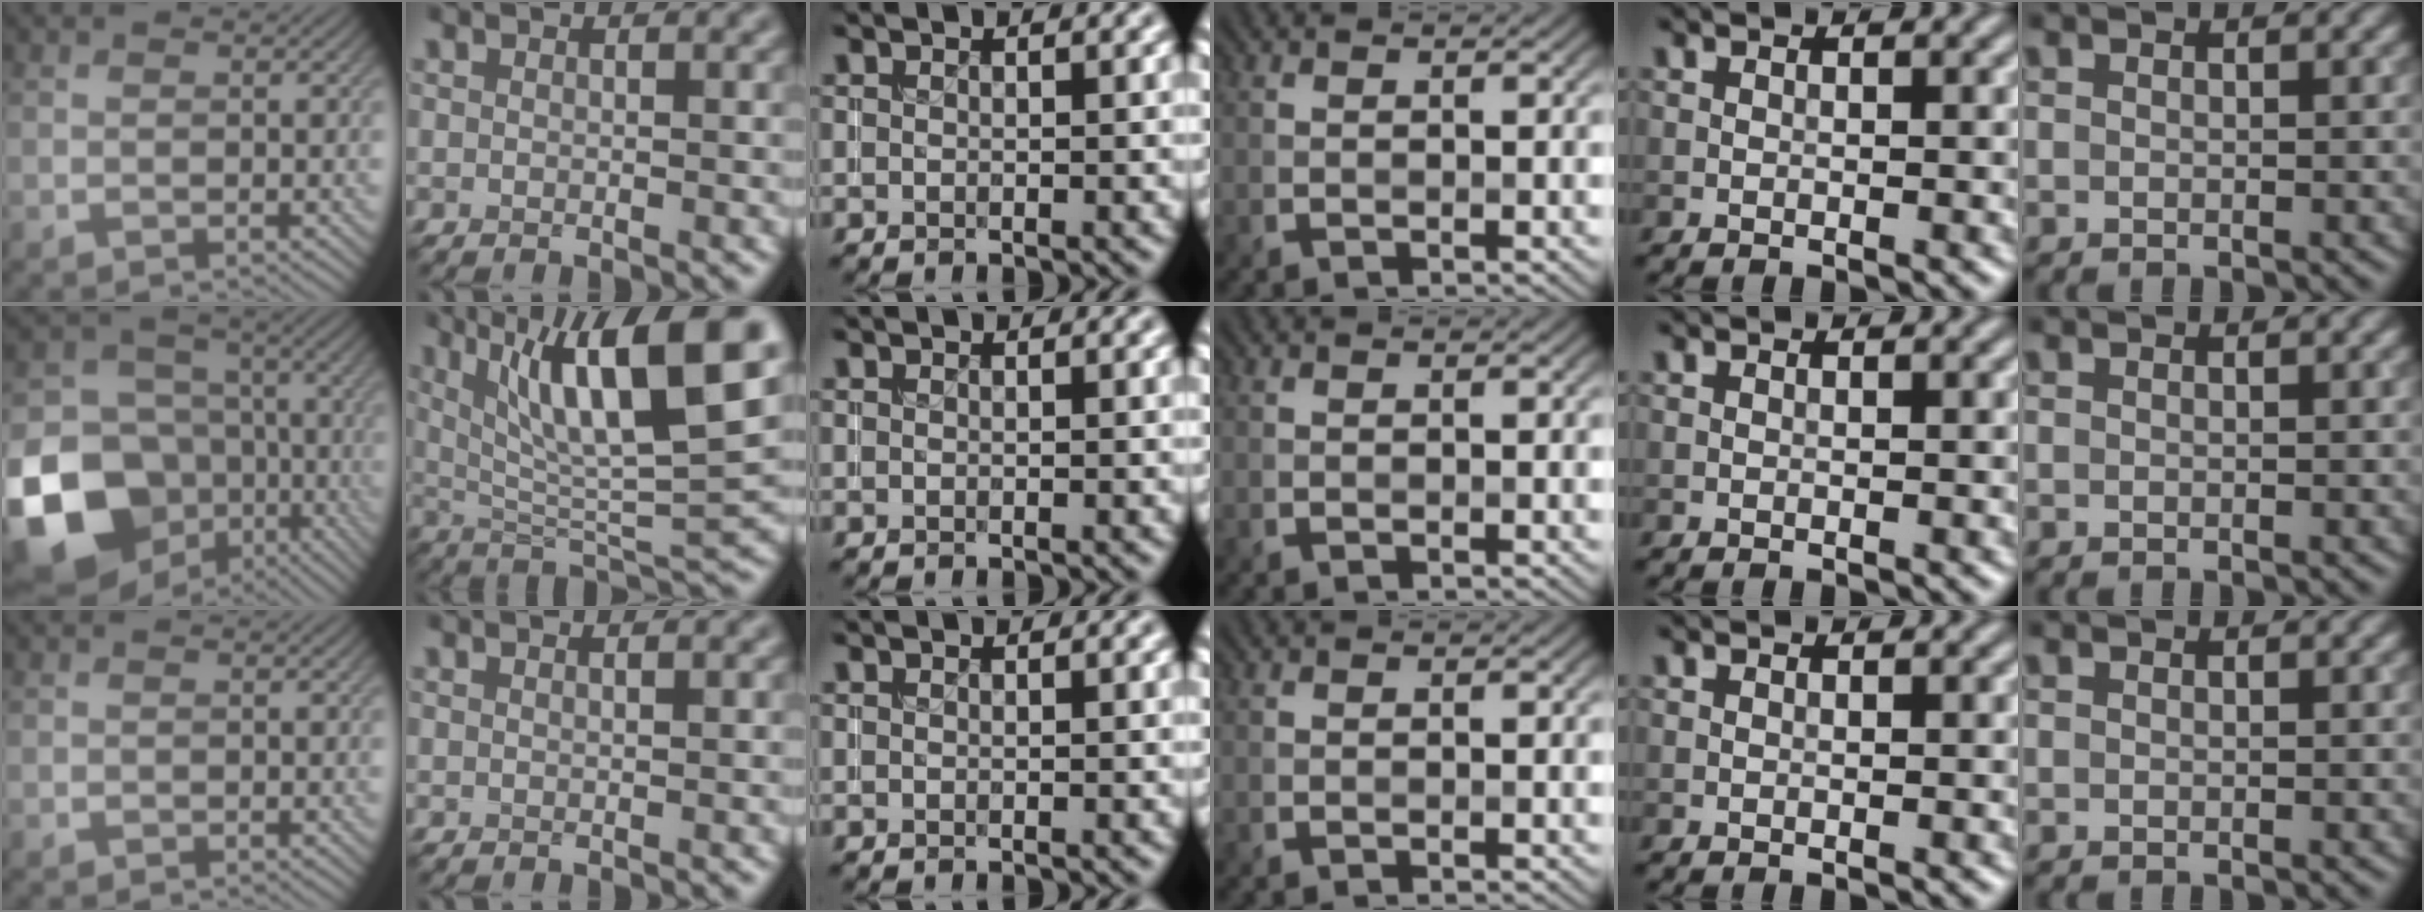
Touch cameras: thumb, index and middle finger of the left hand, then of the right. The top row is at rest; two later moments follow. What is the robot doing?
{"motion": "insert", "object": "coin"}